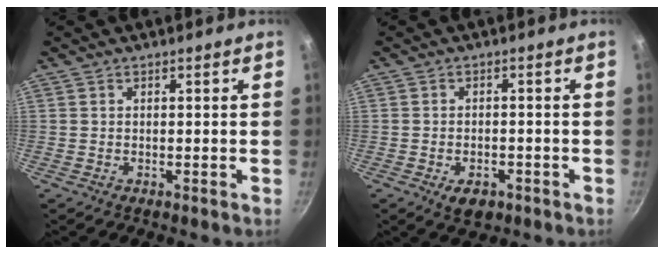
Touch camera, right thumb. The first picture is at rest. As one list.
[{"total": 4.7, "force": [-2.3, 2.8, 2.9], "torque": [-0.036, 0.011, -0.027]}]